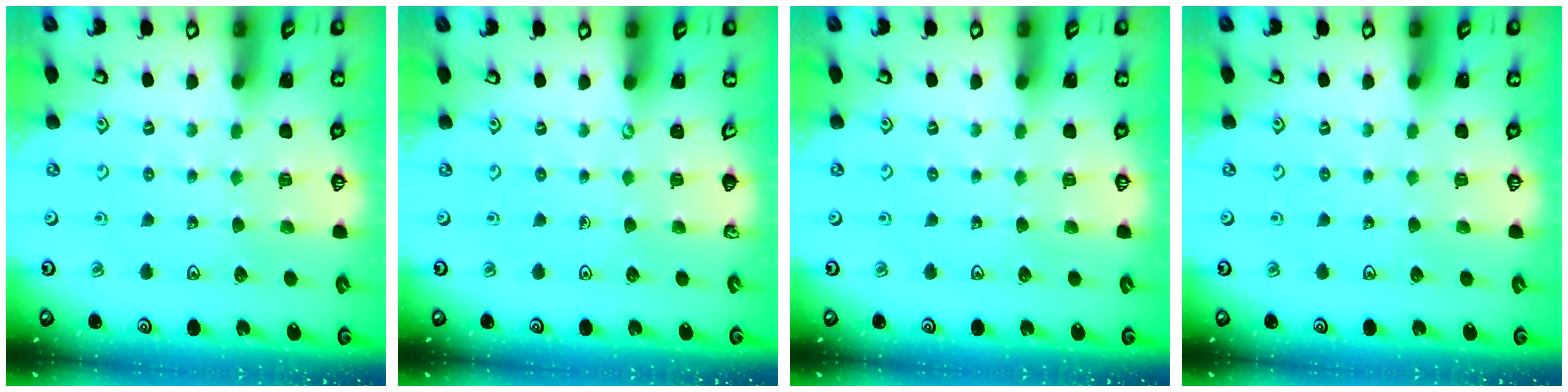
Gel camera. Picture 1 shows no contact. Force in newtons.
{"total": 0.0}
{"total": 0.0}
{"total": 0.0}